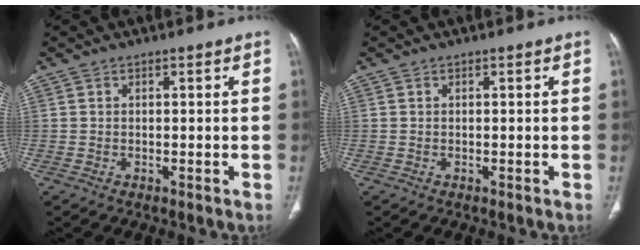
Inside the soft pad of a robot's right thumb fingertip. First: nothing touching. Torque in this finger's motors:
{"motor_torque": [0.00, 0.00, 0.00, 0.00, 0.00]}